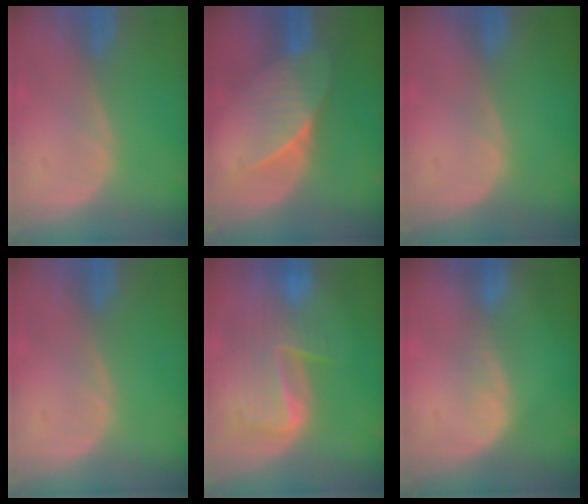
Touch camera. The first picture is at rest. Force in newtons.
{"total": 7.1, "press": 6.6, "slide": 2.7}
{"total": 0.0}
{"total": 0.0}
{"total": 9.8, "press": 8.4, "slide": 5.0}
{"total": 2.4, "press": 2.4, "slide": 0.2}